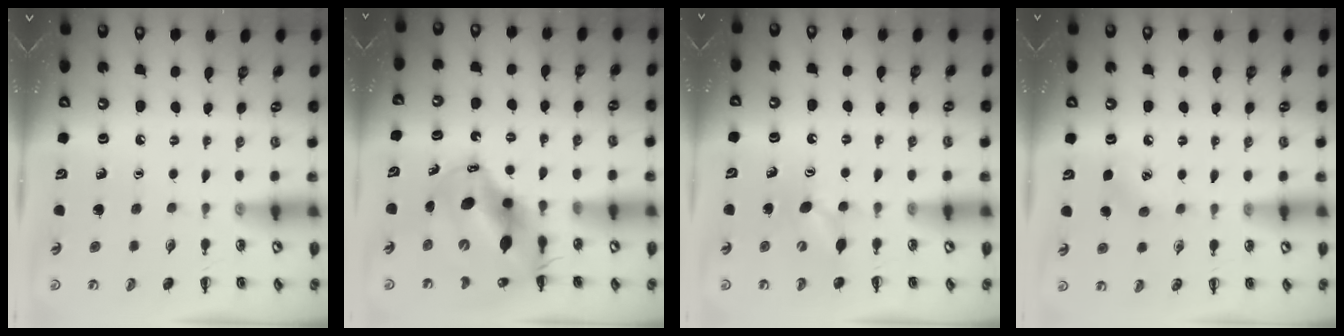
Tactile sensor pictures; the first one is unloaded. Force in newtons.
{"total": 14.2, "press": 13.7, "slide": 3.8}
{"total": 6.6, "press": 6.5, "slide": 1.5}
{"total": 3.8, "press": 3.6, "slide": 1.0}